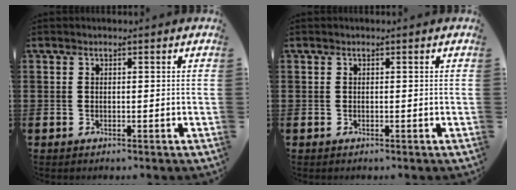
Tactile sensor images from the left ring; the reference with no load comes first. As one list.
[{"total": 0.0}]